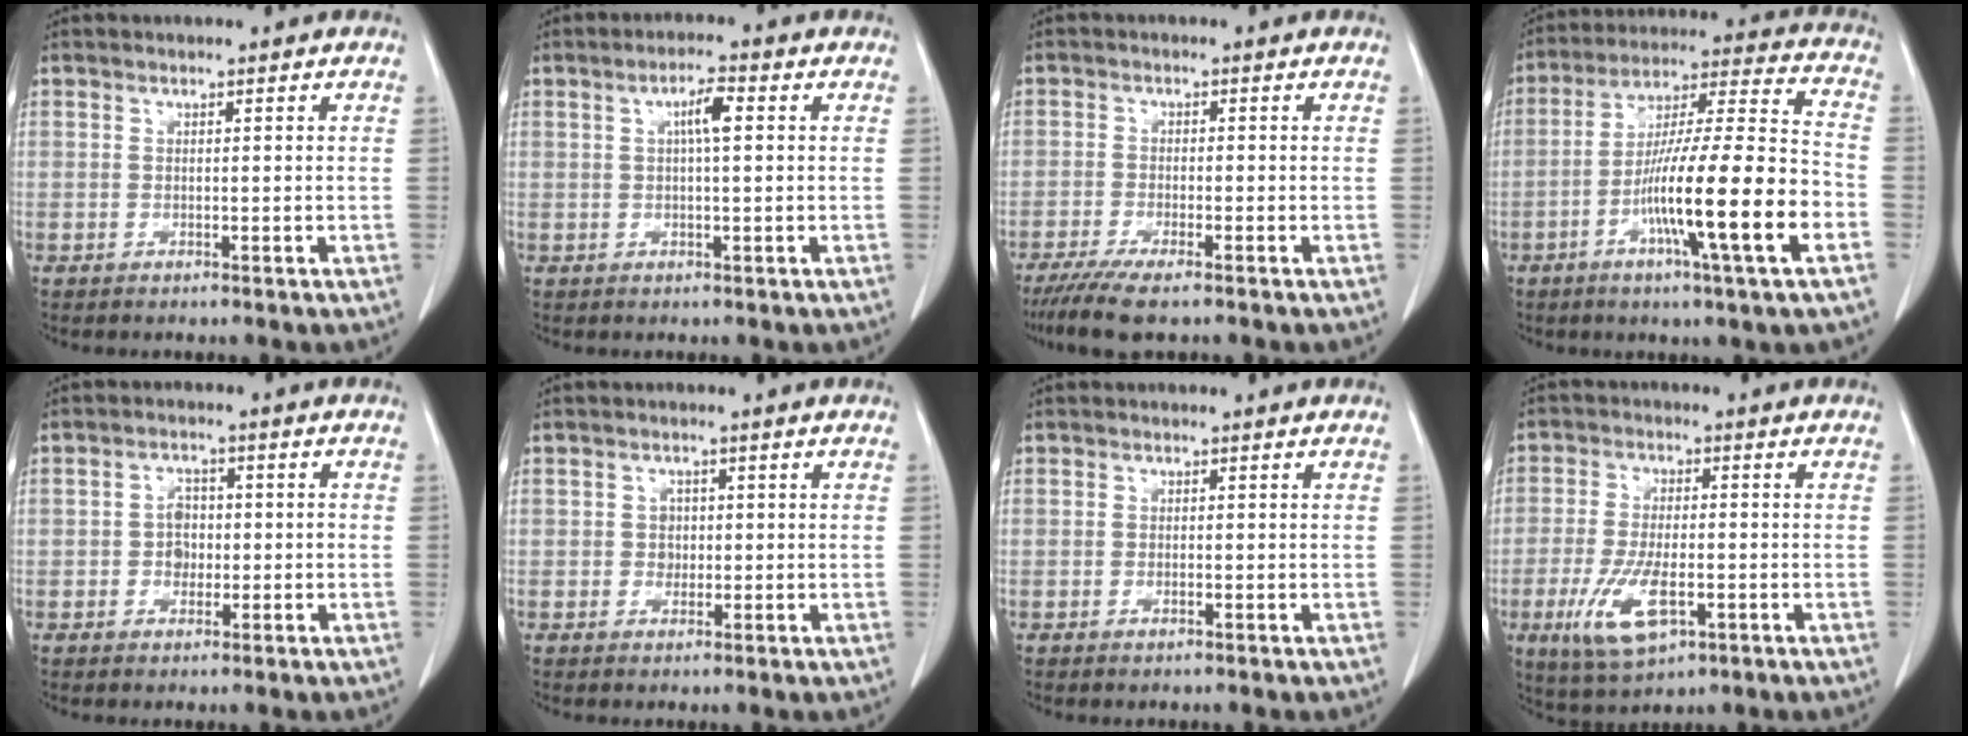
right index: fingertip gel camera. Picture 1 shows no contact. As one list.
[{"total": 3.6, "force": [0.8, 0.5, 3.5], "torque": [-0.060, 0.007, 0.012]}, {"total": 6.2, "force": [-4.6, 0.5, 4.1], "torque": [-0.069, -0.015, -0.076]}, {"total": 18.5, "force": [-6.4, 0.1, 17.4], "torque": [-0.289, -0.005, -0.108]}, {"total": 3.1, "force": [-0.6, 2.4, 1.8], "torque": [-0.027, 0.008, -0.011]}, {"total": 1.7, "force": [0.0, 1.5, 0.7], "torque": [-0.010, 0.004, 0.001]}, {"total": 0.7, "force": [-0.4, 0.1, 0.6], "torque": [-0.012, -0.001, -0.005]}, {"total": 9.1, "force": [-3.3, 3.6, 7.7], "torque": [-0.160, -0.012, -0.052]}]